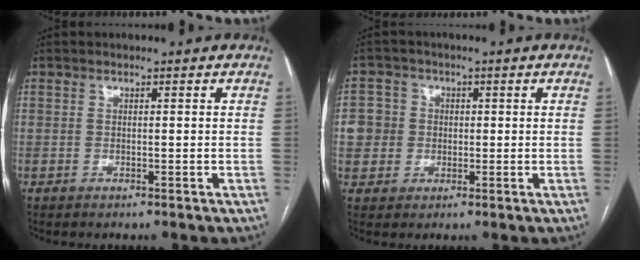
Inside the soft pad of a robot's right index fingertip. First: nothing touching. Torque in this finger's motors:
{"motor_torque": [0.22, 0.01, 0.16, 0.02]}